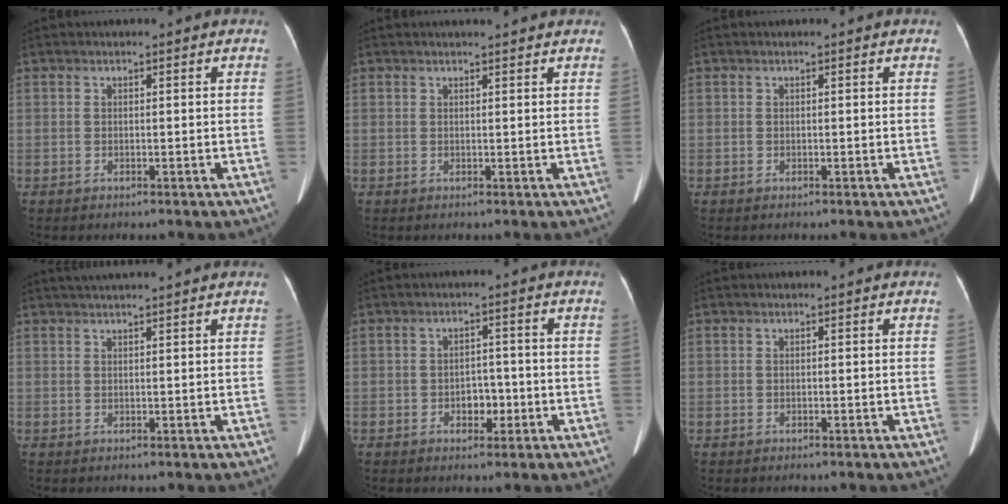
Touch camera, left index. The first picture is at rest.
{"total": 3.2, "force": [3.0, 0.2, 1.0], "torque": [-0.016, 0.012, 0.037]}
{"total": 0.0}
{"total": 5.1, "force": [4.5, -0.8, 2.2], "torque": [-0.028, 0.029, 0.065]}
{"total": 3.1, "force": [-1.1, 2.1, 2.0], "torque": [-0.027, 0.007, -0.012]}
{"total": 0.0}